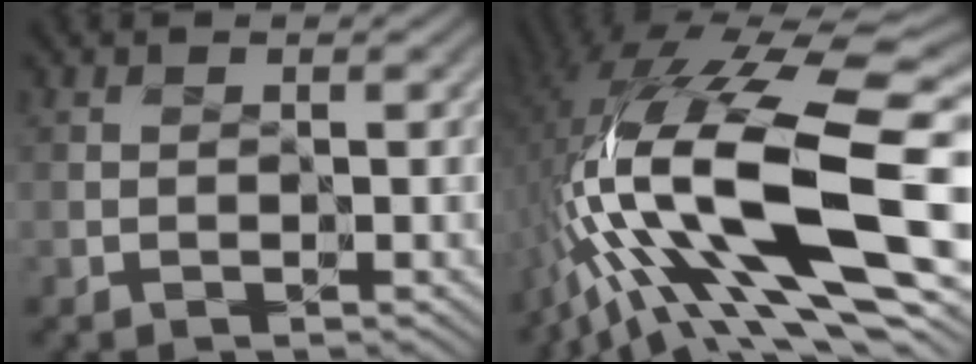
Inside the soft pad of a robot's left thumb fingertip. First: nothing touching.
{"total": 20.0, "force": [-3.4, 6.3, 18.7], "torque": [-0.364, 0.002, -0.066]}